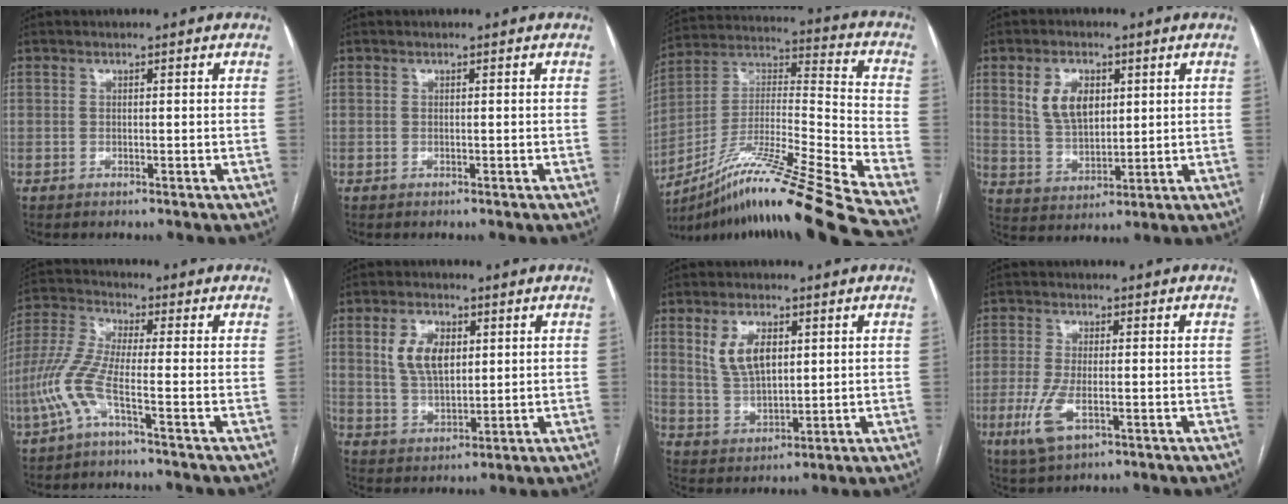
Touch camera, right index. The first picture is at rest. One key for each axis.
{"total": 0.0}
{"total": 25.6, "fx": -19.5, "fy": -1.9, "fz": 16.5, "tx": -0.260, "ty": -0.015, "tz": -0.343}
{"total": 7.7, "fx": 2.8, "fy": 4.5, "fz": 5.5, "tx": -0.110, "ty": 0.009, "tz": 0.062}
{"total": 7.2, "fx": -3.0, "fy": 0.2, "fz": 6.5, "tx": -0.158, "ty": 0.008, "tz": -0.071}
{"total": 7.6, "fx": 2.4, "fy": 4.3, "fz": 5.8, "tx": -0.118, "ty": 0.008, "tz": 0.052}
{"total": 7.3, "fx": 2.7, "fy": 3.7, "fz": 5.7, "tx": -0.116, "ty": 0.006, "tz": 0.062}
{"total": 6.3, "fx": -2.3, "fy": 1.9, "fz": 5.5, "tx": -0.130, "ty": -0.018, "tz": -0.038}